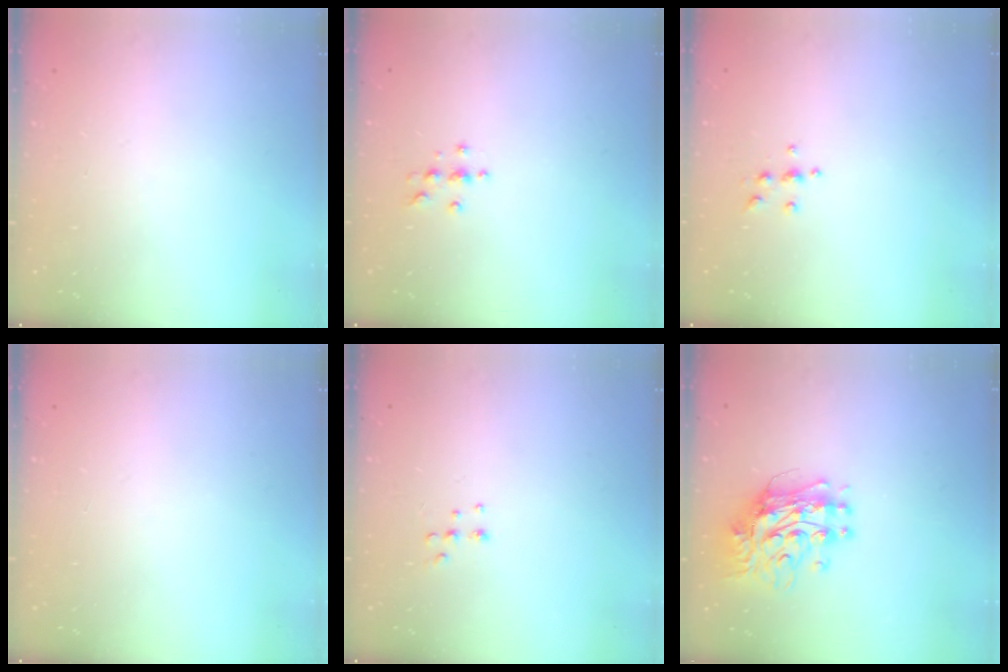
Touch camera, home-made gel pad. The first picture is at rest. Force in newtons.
{"total": 4.0, "press": 4.0, "slide": 0.5}
{"total": 4.9, "press": 4.9, "slide": 0.7}
{"total": 0.0}
{"total": 5.5, "press": 5.4, "slide": 1.0}
{"total": 12.2, "press": 12.2, "slide": 1.0}